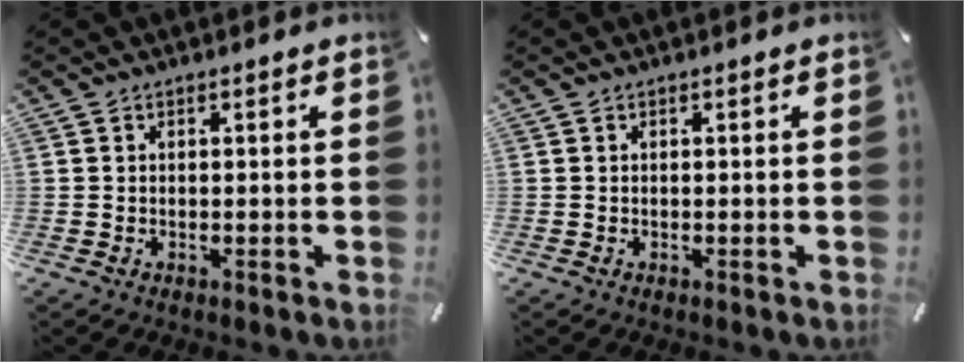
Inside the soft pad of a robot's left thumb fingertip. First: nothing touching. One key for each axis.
{"total": 0.0}